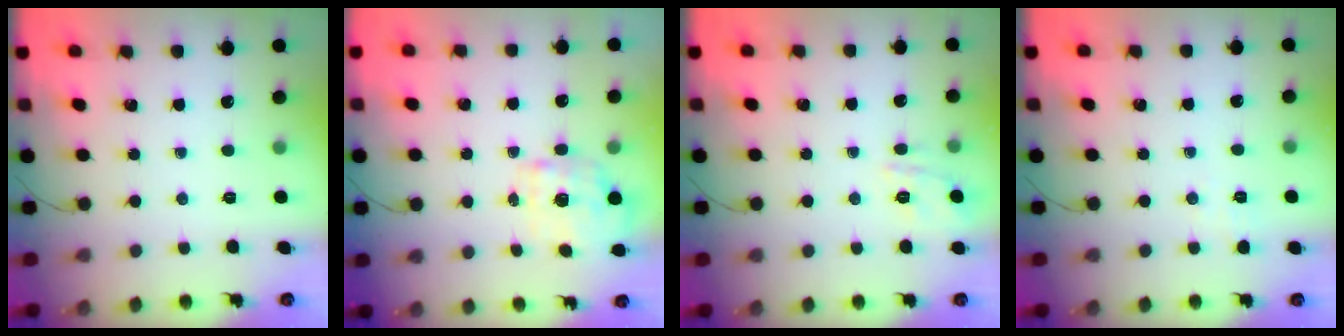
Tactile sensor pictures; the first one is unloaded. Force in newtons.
{"total": 2.4, "press": 2.1, "slide": 1.2}
{"total": 2.4, "press": 2.0, "slide": 1.3}
{"total": 1.3, "press": 0.5, "slide": 1.3}